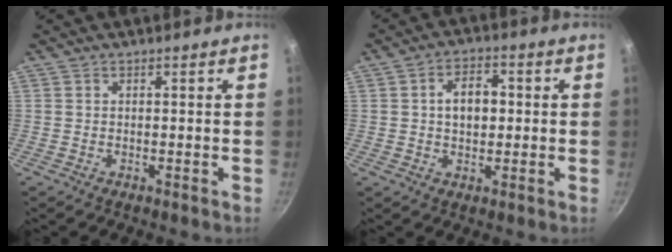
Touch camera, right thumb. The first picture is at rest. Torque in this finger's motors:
{"motor_torque": [-0.51, 0.71, 0.35, 0.59, 0.17]}